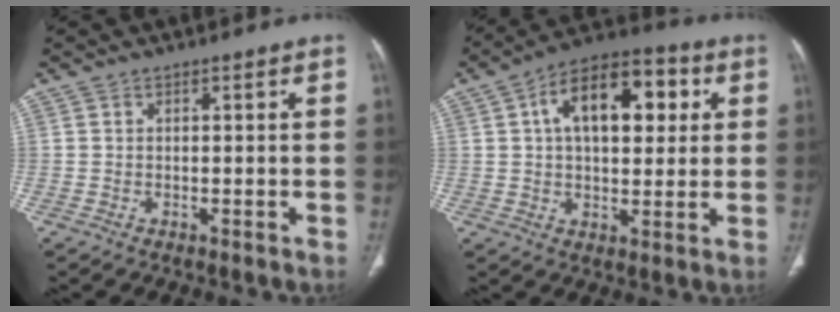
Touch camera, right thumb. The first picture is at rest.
{"total": 16.6, "force": [4.4, 9.1, 13.2], "torque": [-0.173, 0.019, 0.063]}